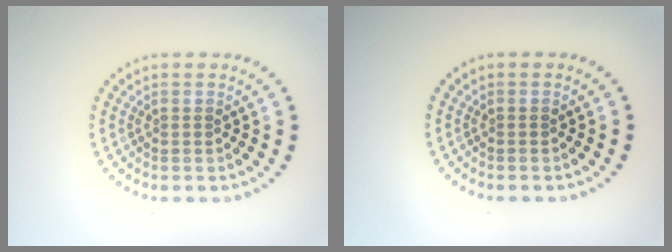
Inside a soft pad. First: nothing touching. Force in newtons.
{"total": 0.0}